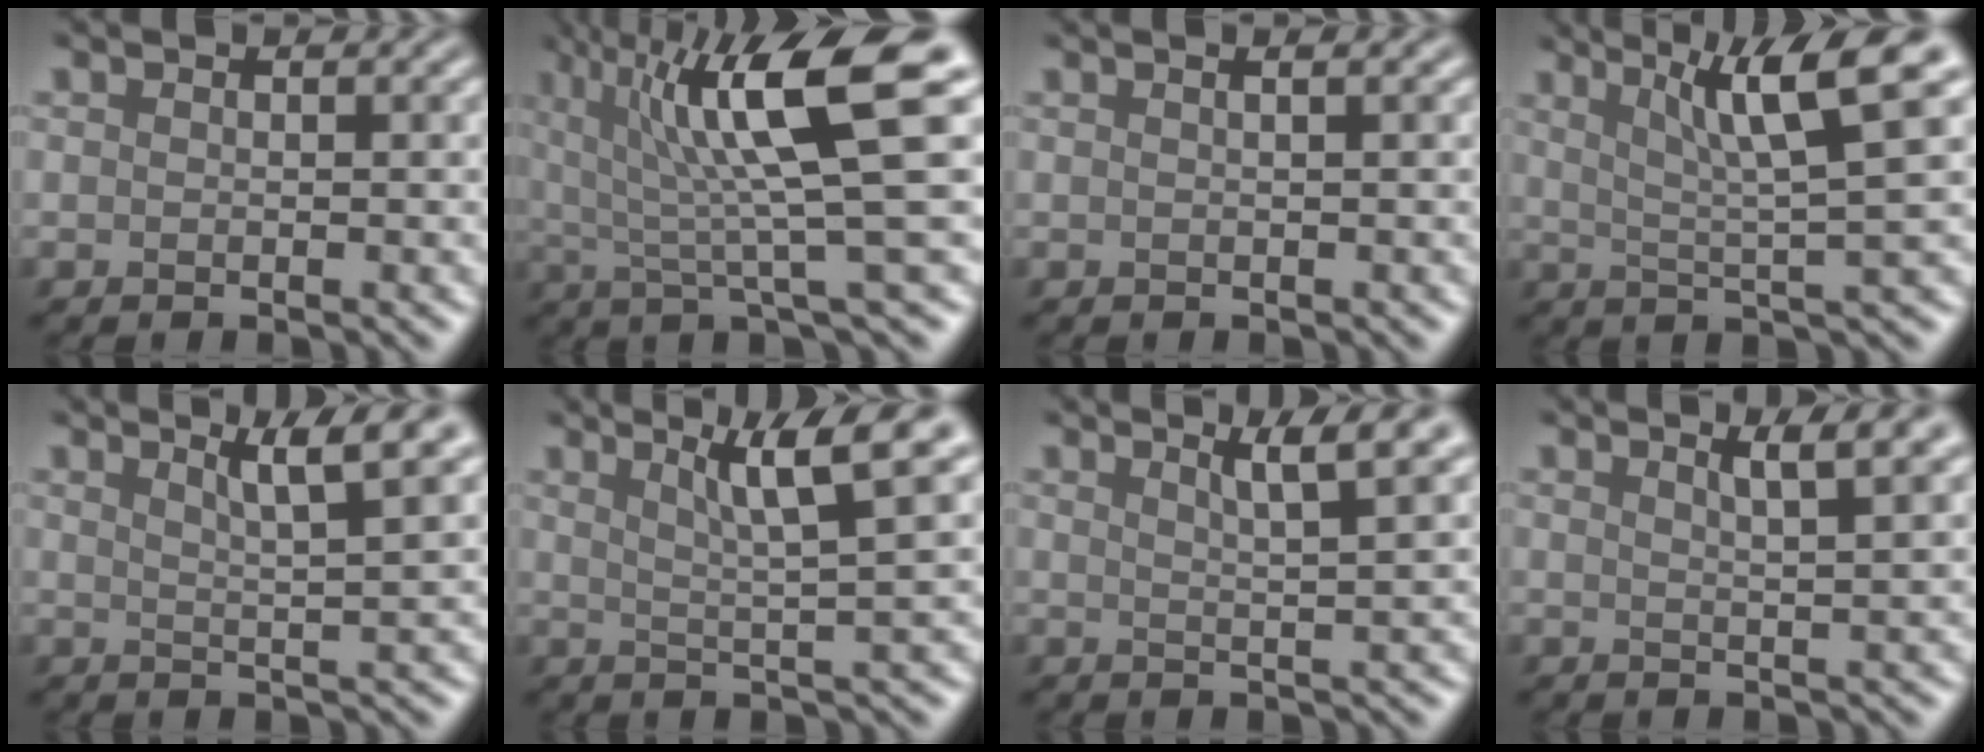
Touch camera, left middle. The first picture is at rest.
{"total": 11.2, "force": [3.9, 2.2, 10.3], "torque": [-0.160, 0.008, 0.066]}
{"total": 2.6, "force": [1.2, 1.3, 1.9], "torque": [-0.004, 0.010, -0.017]}
{"total": 8.3, "force": [3.8, 1.2, 7.3], "torque": [-0.109, 0.019, 0.064]}
{"total": 4.9, "force": [3.0, 0.7, 3.9], "torque": [-0.054, 0.011, 0.046]}
{"total": 6.7, "force": [3.2, 0.7, 5.8], "torque": [-0.088, 0.014, 0.056]}
{"total": 4.4, "force": [2.7, 0.7, 3.4], "torque": [-0.043, 0.012, 0.038]}
{"total": 4.5, "force": [2.7, 1.1, 3.4], "torque": [-0.027, 0.022, 0.017]}